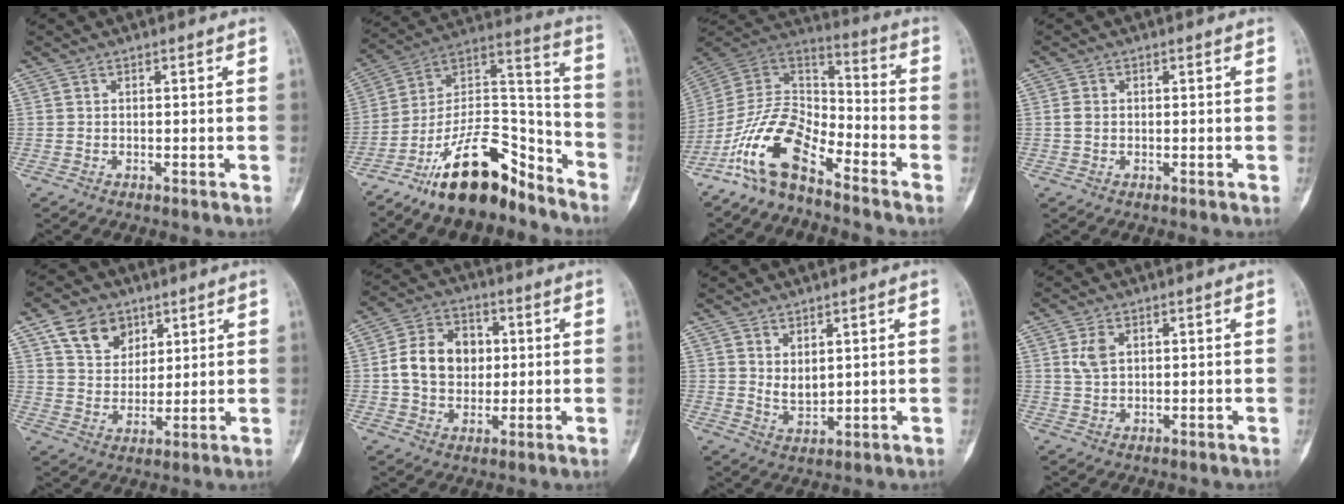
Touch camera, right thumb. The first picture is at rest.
{"total": 19.4, "force": [-14.0, 7.7, 11.1], "torque": [-0.155, 0.120, -0.243]}
{"total": 14.1, "force": [-9.5, 5.8, 8.7], "torque": [-0.152, 0.088, -0.191]}
{"total": 1.6, "force": [0.0, 1.3, 1.0], "torque": [-0.015, 0.002, 0.000]}
{"total": 9.4, "force": [5.2, 6.8, 3.9], "torque": [-0.042, -0.026, 0.098]}
{"total": 12.0, "force": [0.9, 9.3, 7.5], "torque": [-0.099, 0.012, 0.010]}
{"total": 3.9, "force": [1.7, 1.9, 2.9], "torque": [-0.045, -0.023, 0.041]}
{"total": 3.4, "force": [1.2, 2.1, 2.4], "torque": [-0.041, -0.002, 0.027]}